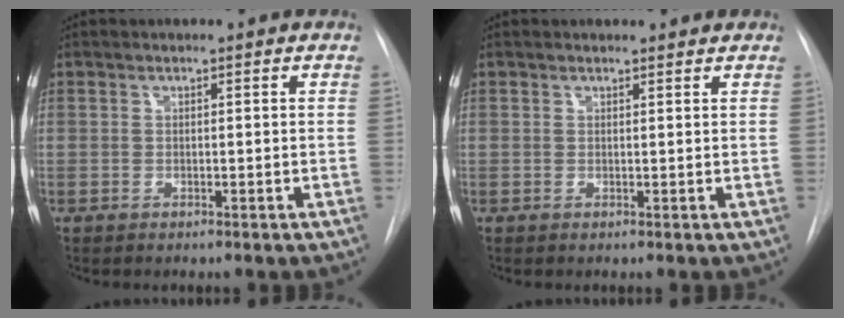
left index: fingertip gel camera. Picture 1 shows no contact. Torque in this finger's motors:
{"motor_torque": [0.14, -0.43, -0.11, 0.01]}